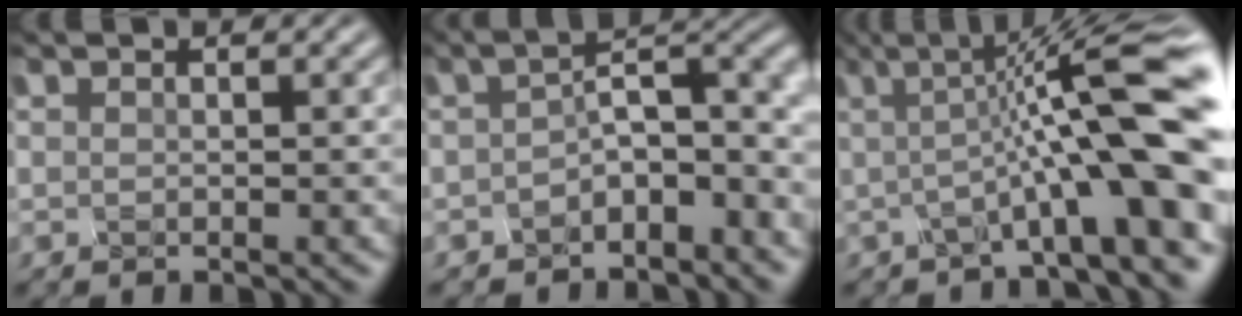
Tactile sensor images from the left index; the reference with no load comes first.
{"total": 5.5, "force": [-1.6, 2.7, 4.5], "torque": [-0.061, 0.013, -0.039]}
{"total": 11.1, "force": [-0.6, 1.9, 10.9], "torque": [-0.141, 0.028, -0.022]}